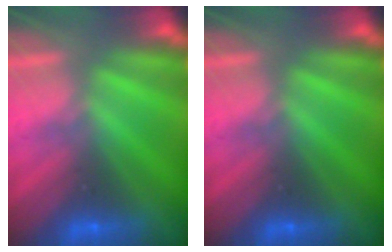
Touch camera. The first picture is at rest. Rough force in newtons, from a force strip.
{"total": 0.0}